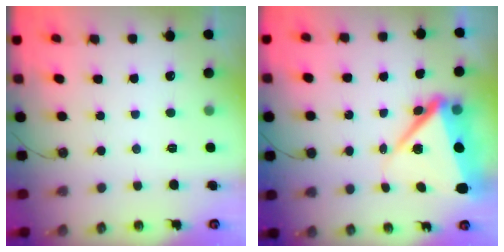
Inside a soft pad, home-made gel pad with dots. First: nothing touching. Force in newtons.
{"total": 10.4, "press": 10.2, "slide": 1.7}